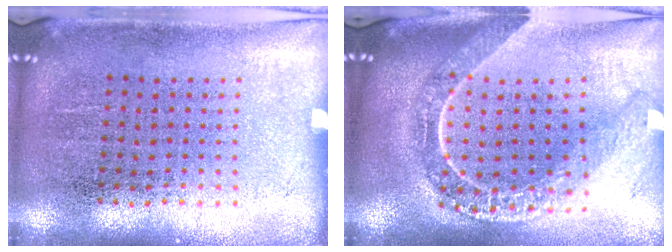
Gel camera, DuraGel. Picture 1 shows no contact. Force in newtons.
{"total": 2.2, "press": 1.9, "slide": 1.1}